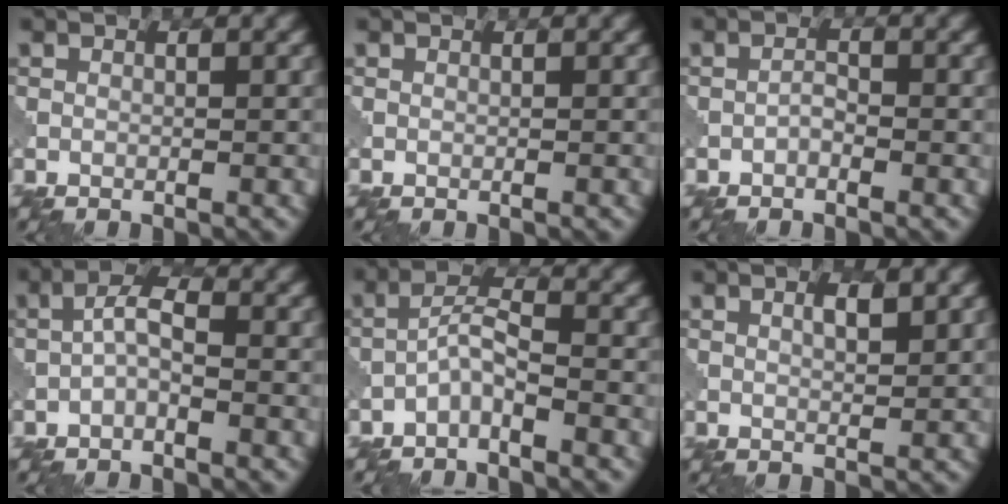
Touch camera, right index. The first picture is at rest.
{"total": 0.0}
{"total": 1.0, "force": [-0.7, 0.4, 0.6], "torque": [-0.013, 0.002, -0.013]}
{"total": 2.4, "force": [-0.7, 0.9, 2.1], "torque": [-0.042, 0.010, -0.019]}
{"total": 2.5, "force": [-1.8, 0.5, 1.7], "torque": [-0.038, 0.010, -0.040]}
{"total": 1.8, "force": [0.8, 0.5, 1.5], "torque": [-0.027, -0.001, 0.018]}